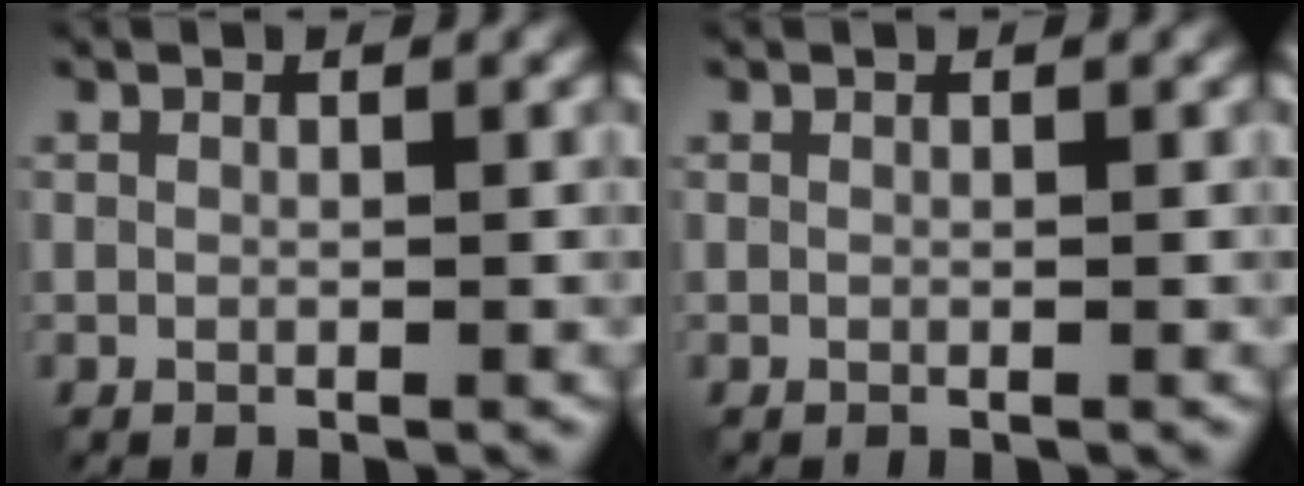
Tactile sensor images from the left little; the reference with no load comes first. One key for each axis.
{"total": 0.0}